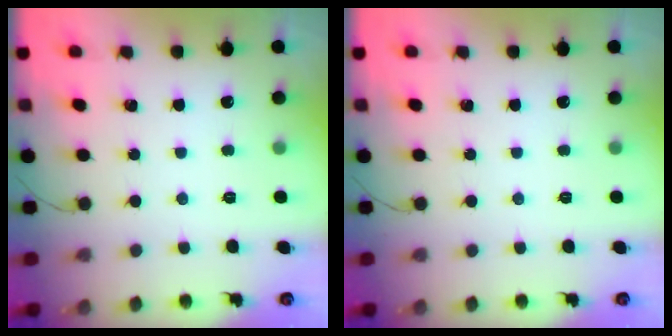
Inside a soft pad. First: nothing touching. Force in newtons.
{"total": 0.0}